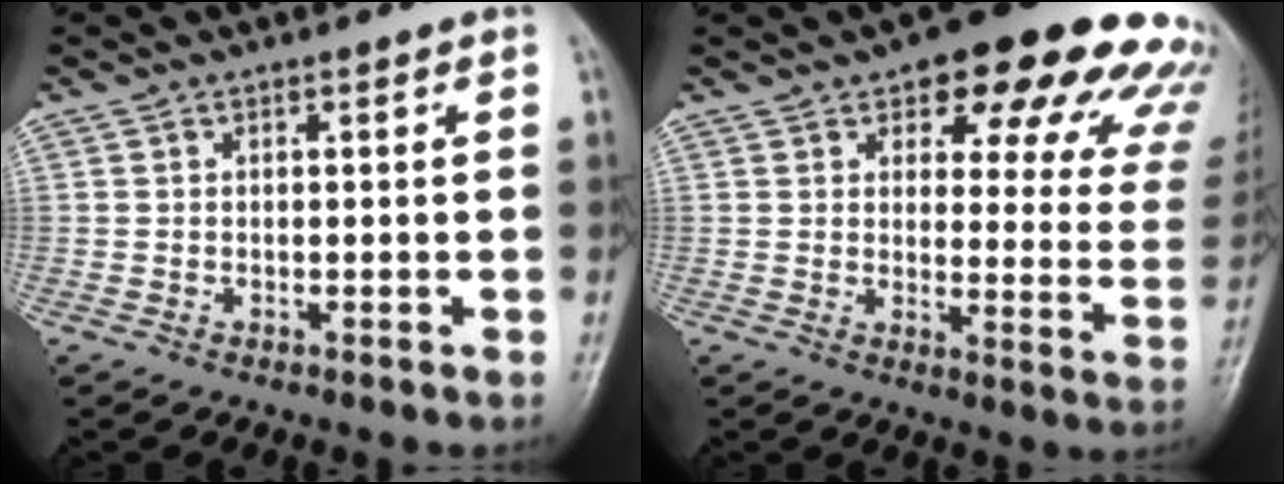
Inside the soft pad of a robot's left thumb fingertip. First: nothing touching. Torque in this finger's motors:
{"motor_torque": [0.81, 0.65, 1.46, -1.31, 0.09]}